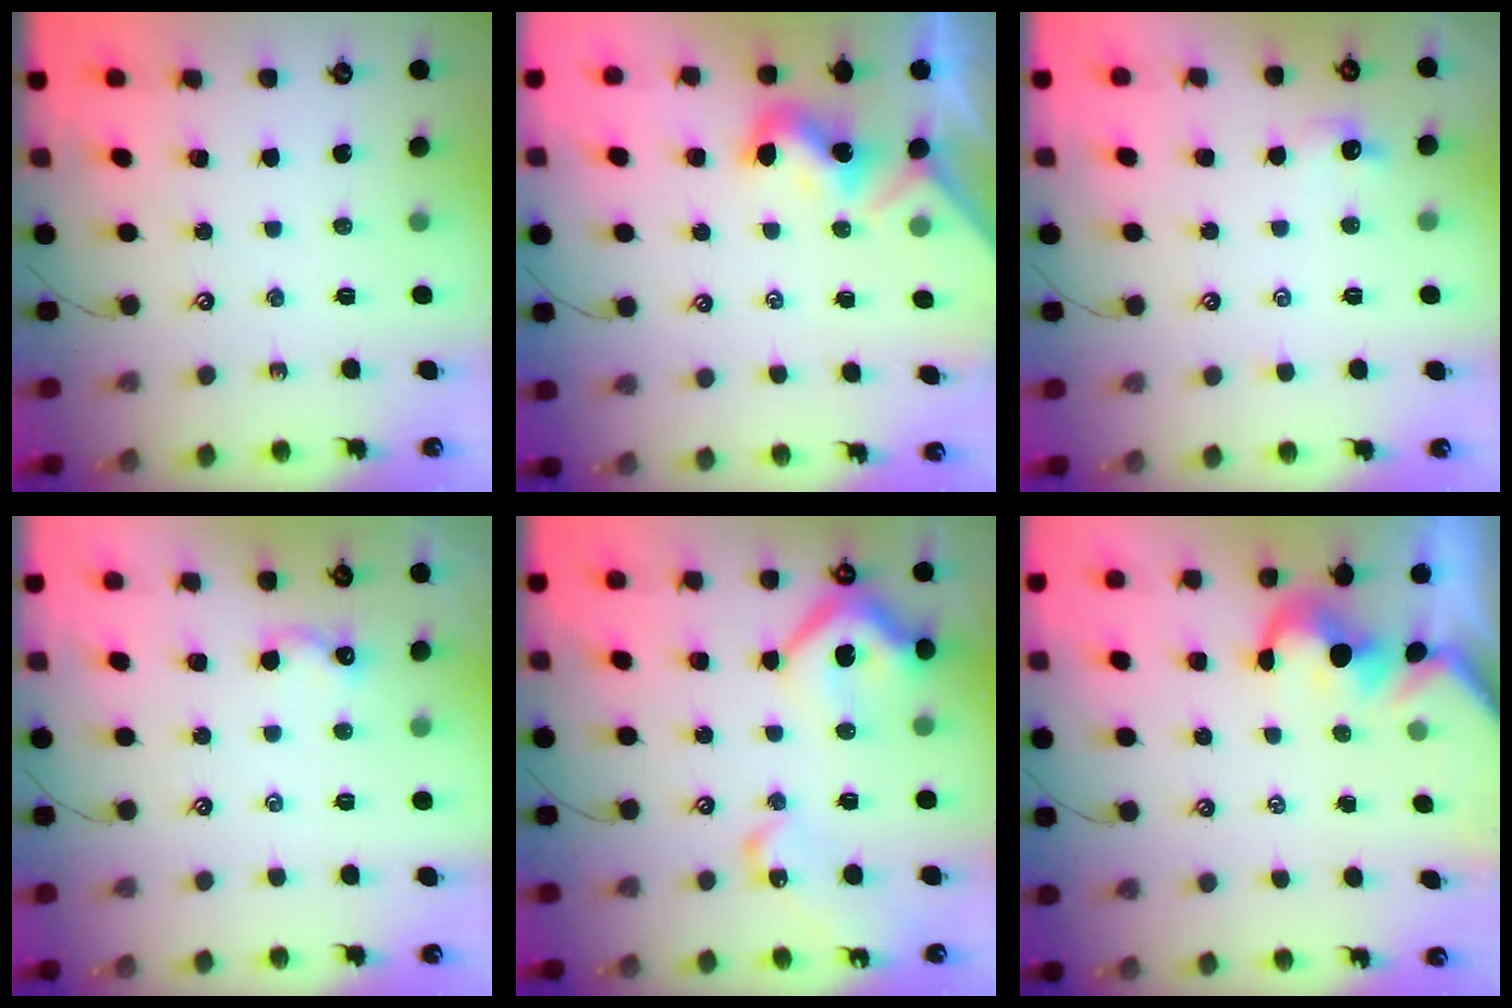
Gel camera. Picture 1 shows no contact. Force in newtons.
{"total": 1.7, "press": 1.7, "slide": 0.1}
{"total": 0.7, "press": 0.4, "slide": 0.6}
{"total": 2.1, "press": 2.1, "slide": 0.4}
{"total": 16.0, "press": 16.0, "slide": 1.6}
{"total": 1.4, "press": 1.0, "slide": 0.9}